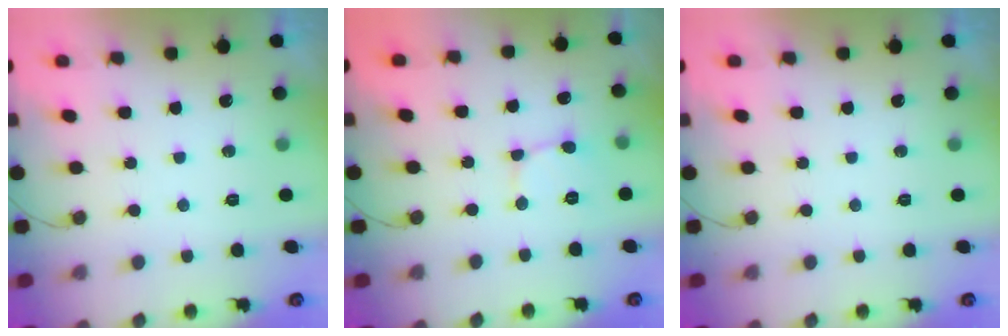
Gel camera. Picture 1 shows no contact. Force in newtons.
{"total": 2.3, "press": 2.3, "slide": 0.2}
{"total": 0.0}